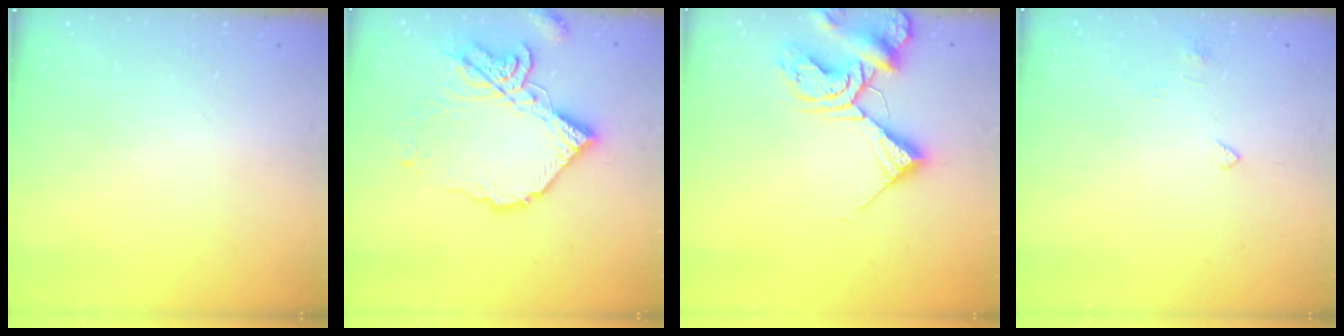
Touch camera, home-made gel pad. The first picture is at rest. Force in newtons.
{"total": 17.0, "press": 16.8, "slide": 2.1}
{"total": 11.6, "press": 11.6, "slide": 1.4}
{"total": 2.8, "press": 2.8, "slide": 0.4}